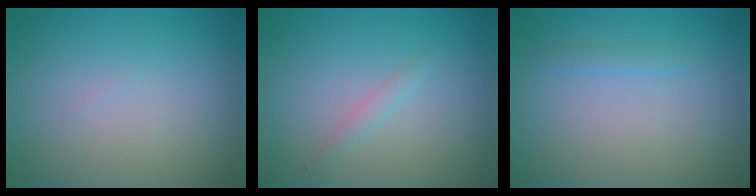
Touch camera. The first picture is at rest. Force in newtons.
{"total": 0.9, "press": 0.9, "slide": 0.1}
{"total": 0.6, "press": 0.6, "slide": 0.1}